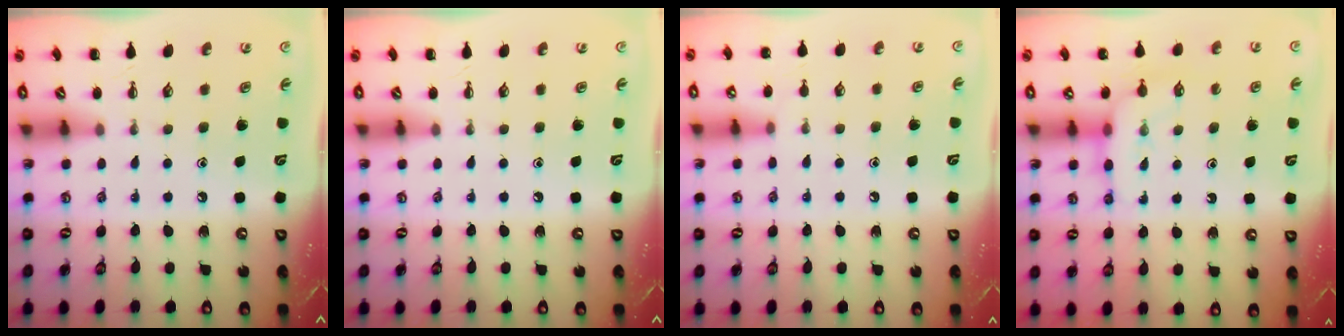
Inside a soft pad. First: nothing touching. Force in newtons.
{"total": 0.0}
{"total": 6.9, "press": 6.6, "slide": 1.8}
{"total": 9.7, "press": 9.7, "slide": 0.8}